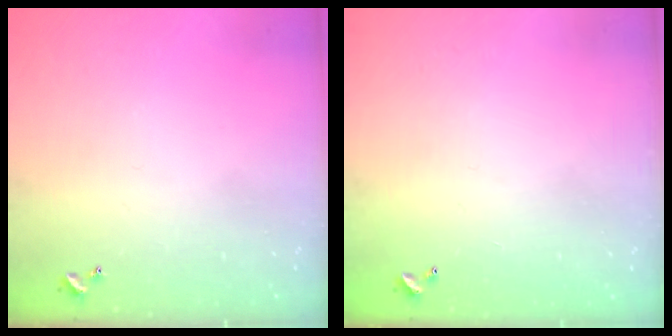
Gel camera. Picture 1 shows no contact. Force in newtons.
{"total": 2.9, "press": 2.9, "slide": 0.1}